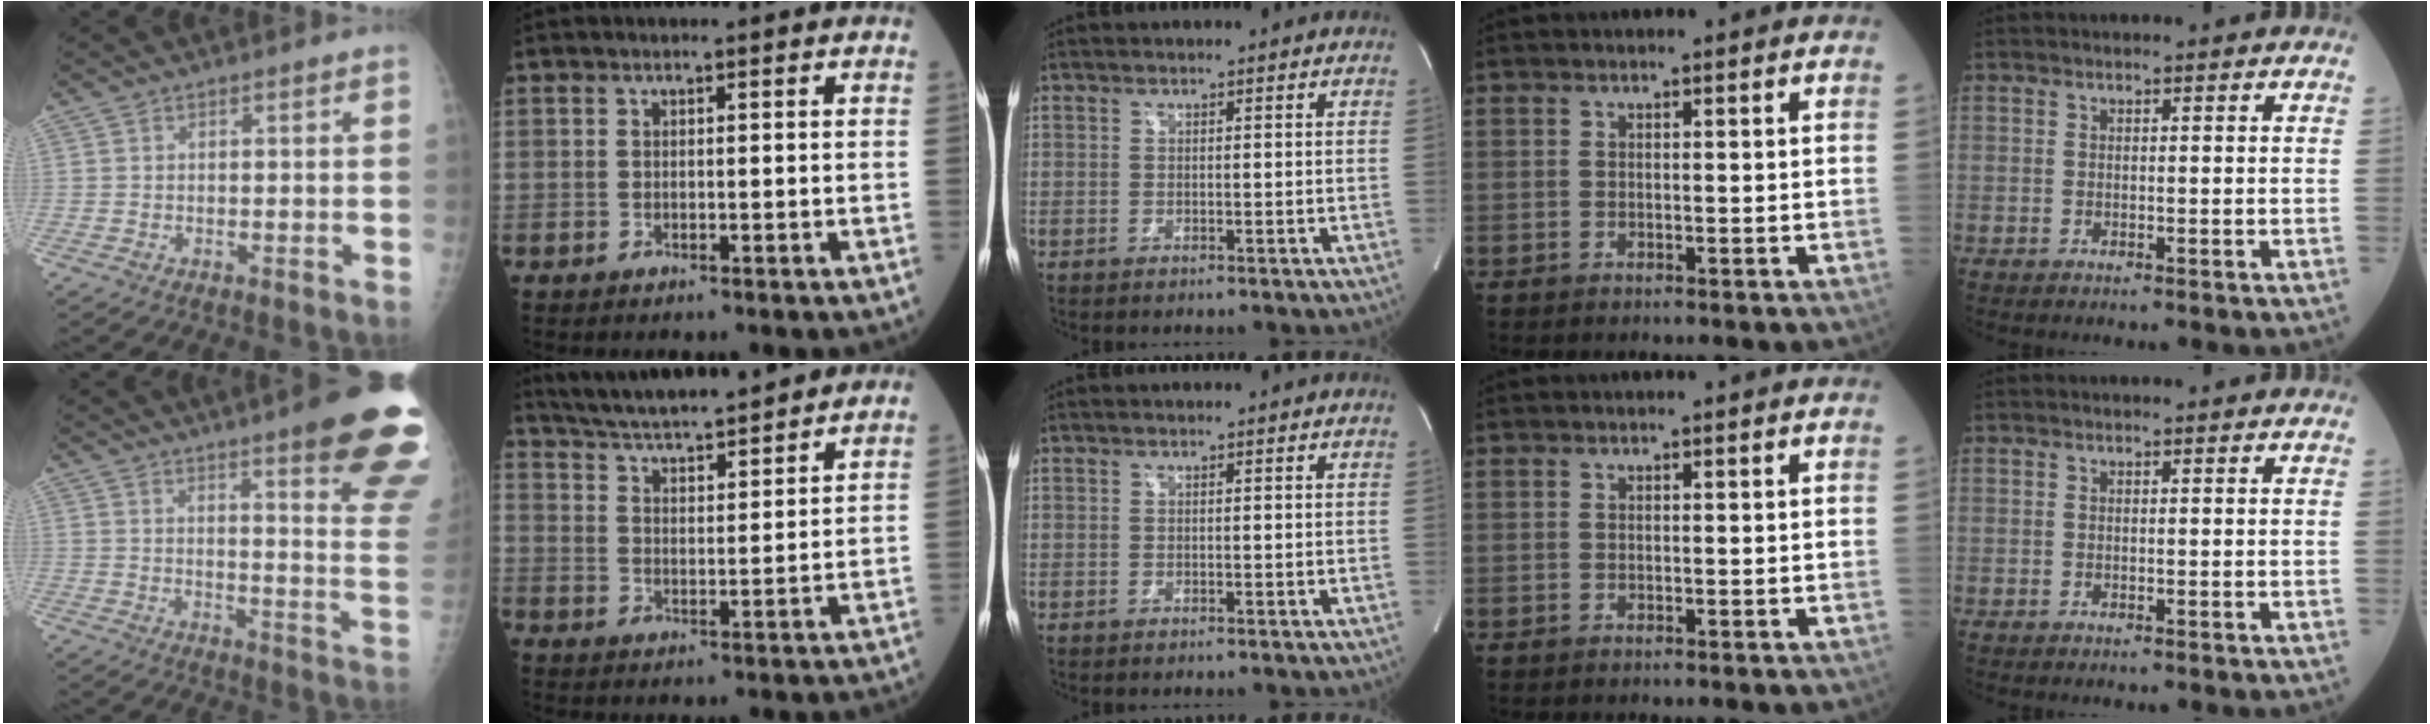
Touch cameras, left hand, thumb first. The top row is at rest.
{"thumb": {"total": 20.9, "force": [13.7, 2.7, 15.6], "torque": [-0.167, -0.078, 0.164]}, "index": {"total": 16.9, "force": [15.1, 1.9, 7.2], "torque": [-0.122, 0.019, 0.236]}}